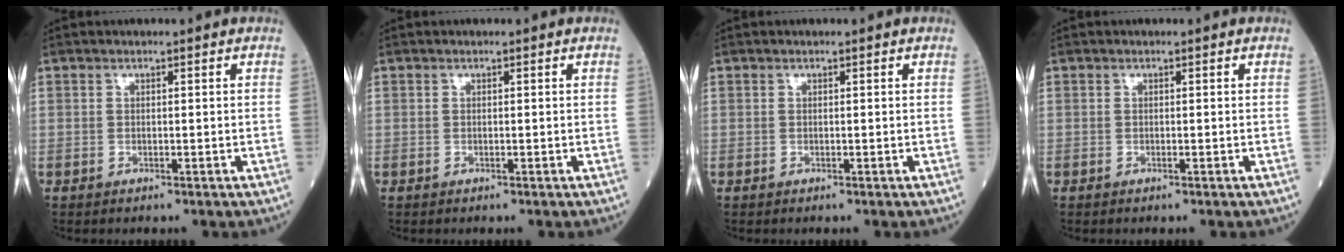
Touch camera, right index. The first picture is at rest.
{"total": 0.0}
{"total": 0.0}
{"total": 0.0}